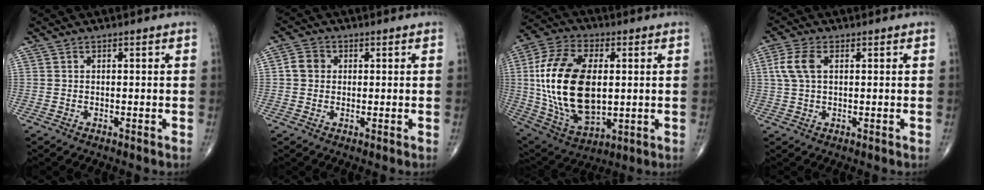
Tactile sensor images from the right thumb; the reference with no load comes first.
{"total": 3.7, "force": [0.4, 3.3, 1.7], "torque": [-0.022, 0.008, 0.000]}
{"total": 23.2, "force": [1.4, 13.1, 19.1], "torque": [-0.375, -0.008, 0.035]}
{"total": 5.5, "force": [1.2, 3.1, 4.4], "torque": [-0.110, 0.012, 0.022]}